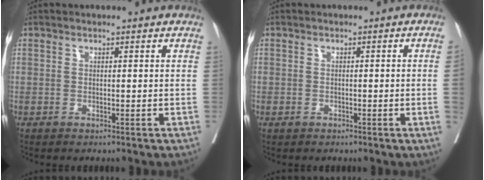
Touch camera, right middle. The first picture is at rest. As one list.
[{"total": 1.5, "force": [-0.4, -0.3, 1.4], "torque": [-0.020, 0.002, -0.006]}]